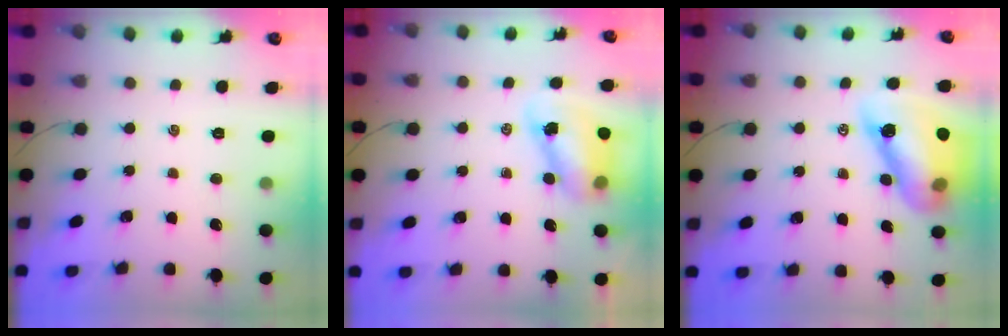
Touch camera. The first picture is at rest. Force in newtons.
{"total": 7.8, "press": 7.5, "slide": 2.0}
{"total": 14.8, "press": 14.2, "slide": 4.1}